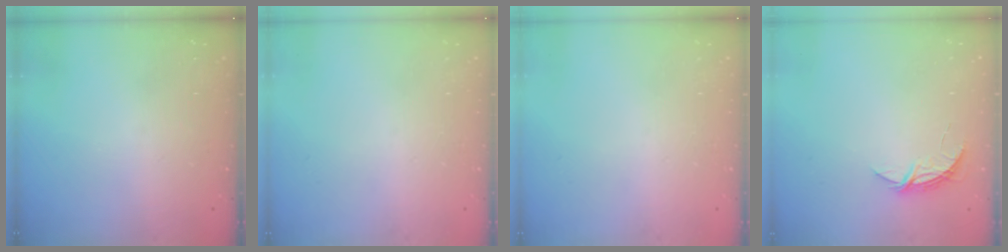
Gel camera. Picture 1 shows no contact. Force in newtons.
{"total": 0.0}
{"total": 0.0}
{"total": 5.0, "press": 5.0, "slide": 0.4}